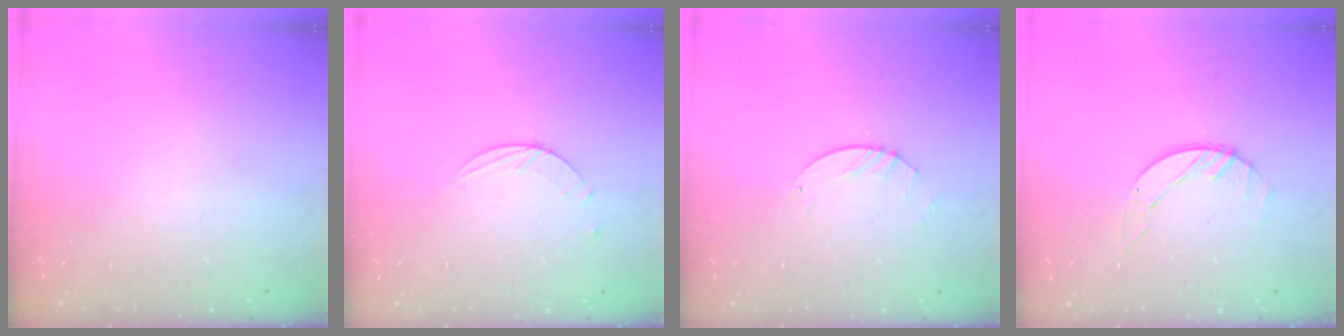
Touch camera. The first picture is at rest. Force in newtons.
{"total": 2.5, "press": 2.4, "slide": 0.3}
{"total": 2.8, "press": 2.8, "slide": 0.4}
{"total": 2.6, "press": 2.6, "slide": 0.3}